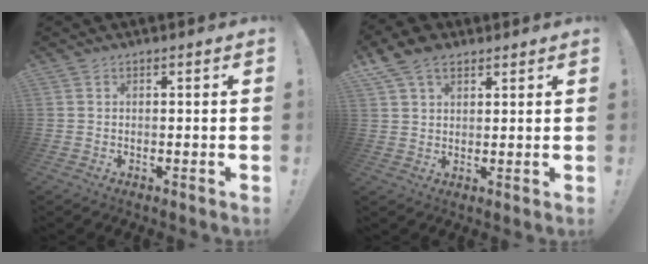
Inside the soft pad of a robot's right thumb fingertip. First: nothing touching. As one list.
[{"total": 8.0, "force": [4.8, 5.1, 3.9], "torque": [-0.074, -0.007, 0.097]}]